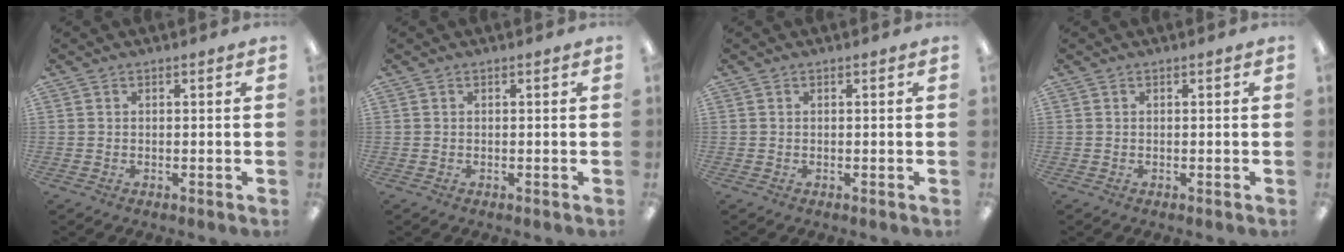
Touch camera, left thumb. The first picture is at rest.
{"total": 0.0}
{"total": 0.0}
{"total": 0.0}